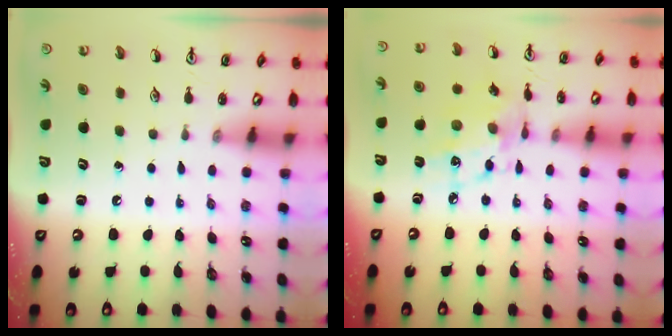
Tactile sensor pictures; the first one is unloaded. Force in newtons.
{"total": 11.0, "press": 11.0, "slide": 0.6}